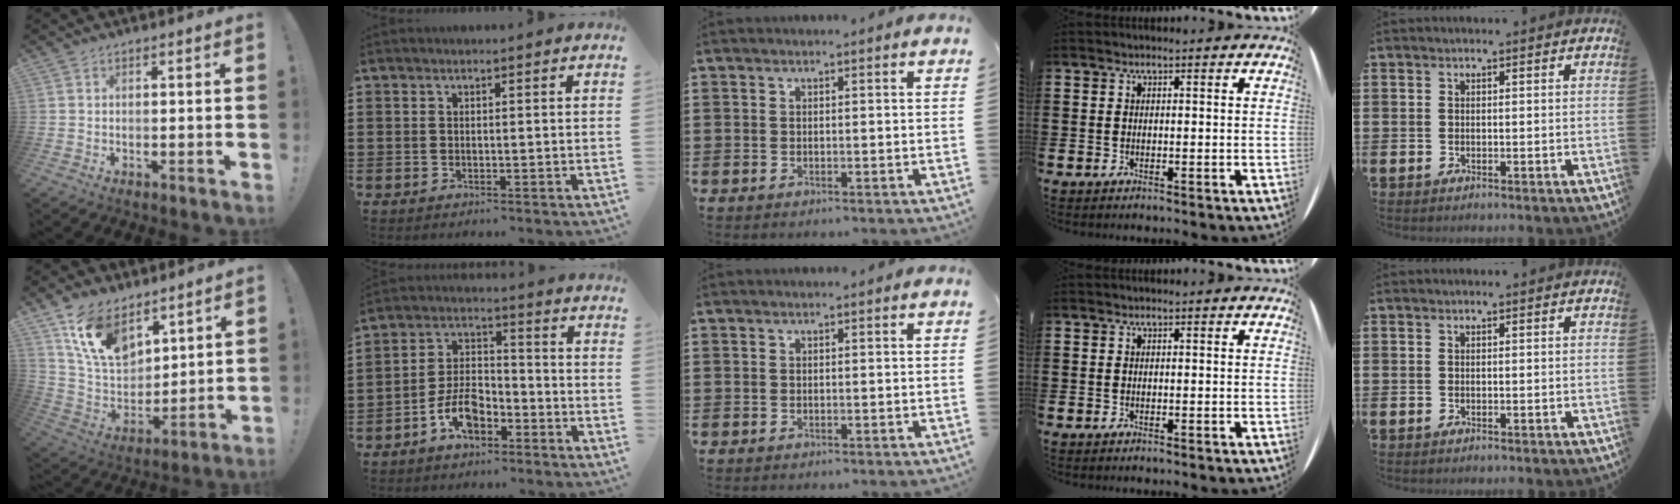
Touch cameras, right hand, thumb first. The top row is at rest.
{"thumb": {"total": 15.6, "force": [9.9, 9.1, 7.9], "torque": [-0.148, -0.054, 0.190]}, "index": {"total": 7.4, "force": [-4.3, 3.9, 4.6], "torque": [-0.103, 0.014, -0.083]}}